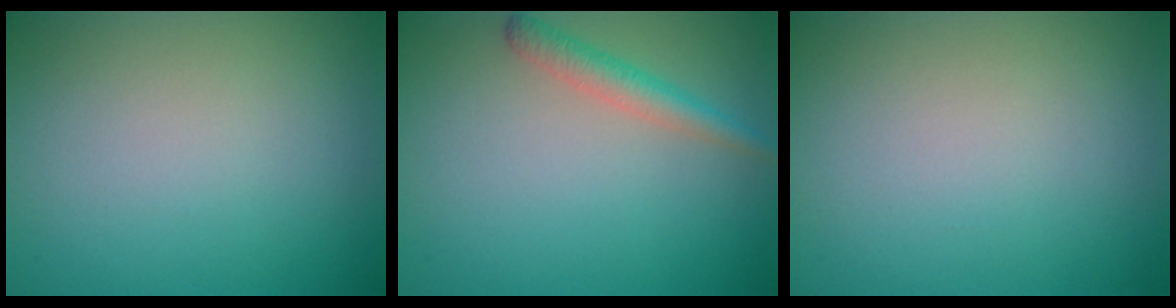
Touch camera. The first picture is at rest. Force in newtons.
{"total": 2.2, "press": 2.2, "slide": 0.1}
{"total": 0.0}